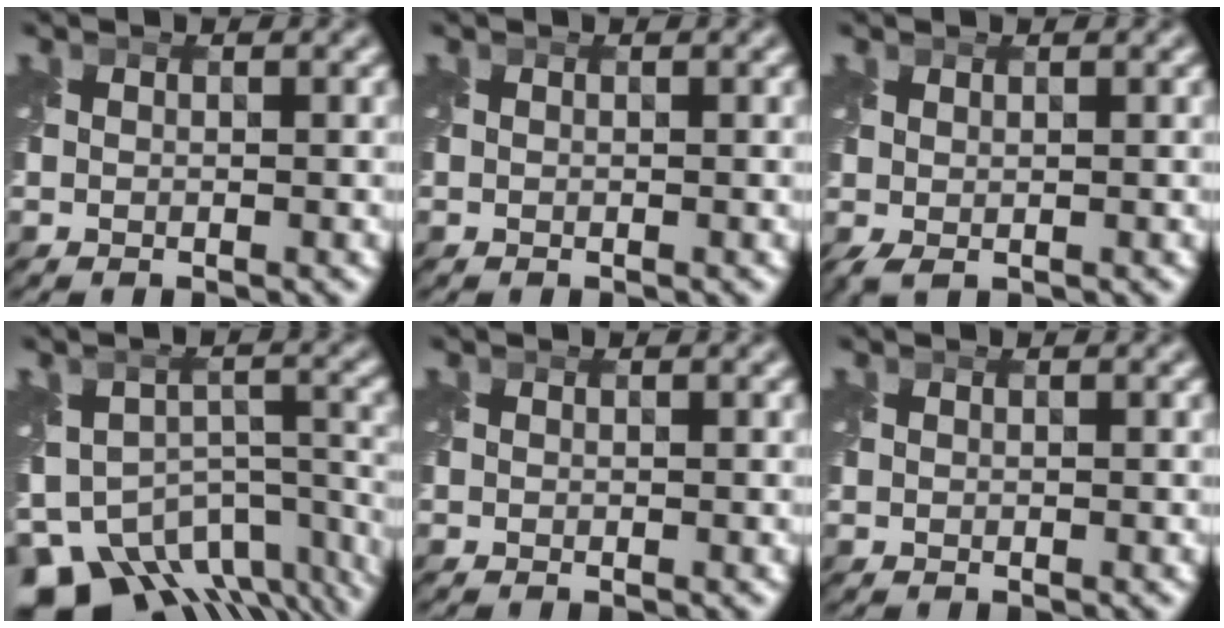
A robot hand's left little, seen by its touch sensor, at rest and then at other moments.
{"total": 0.0}
{"total": 1.0, "force": [0.1, 0.4, 0.9], "torque": [-0.026, -0.002, 0.005]}
{"total": 12.2, "force": [-8.6, 6.2, 6.1], "torque": [-0.114, -0.021, -0.112]}
{"total": 0.0}
{"total": 0.0}